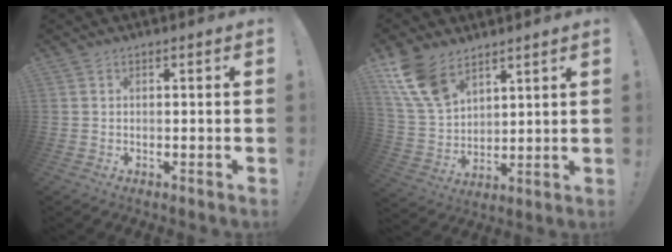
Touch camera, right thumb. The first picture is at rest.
{"total": 13.8, "force": [9.0, 7.9, 6.9], "torque": [-0.146, -0.044, 0.177]}